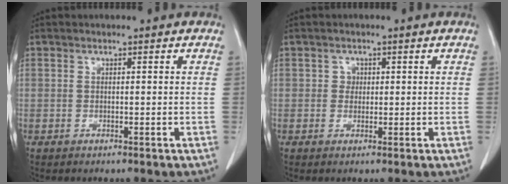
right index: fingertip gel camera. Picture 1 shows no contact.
{"total": 1.4, "force": [0.3, 1.3, 0.4], "torque": [-0.003, 0.001, 0.002]}